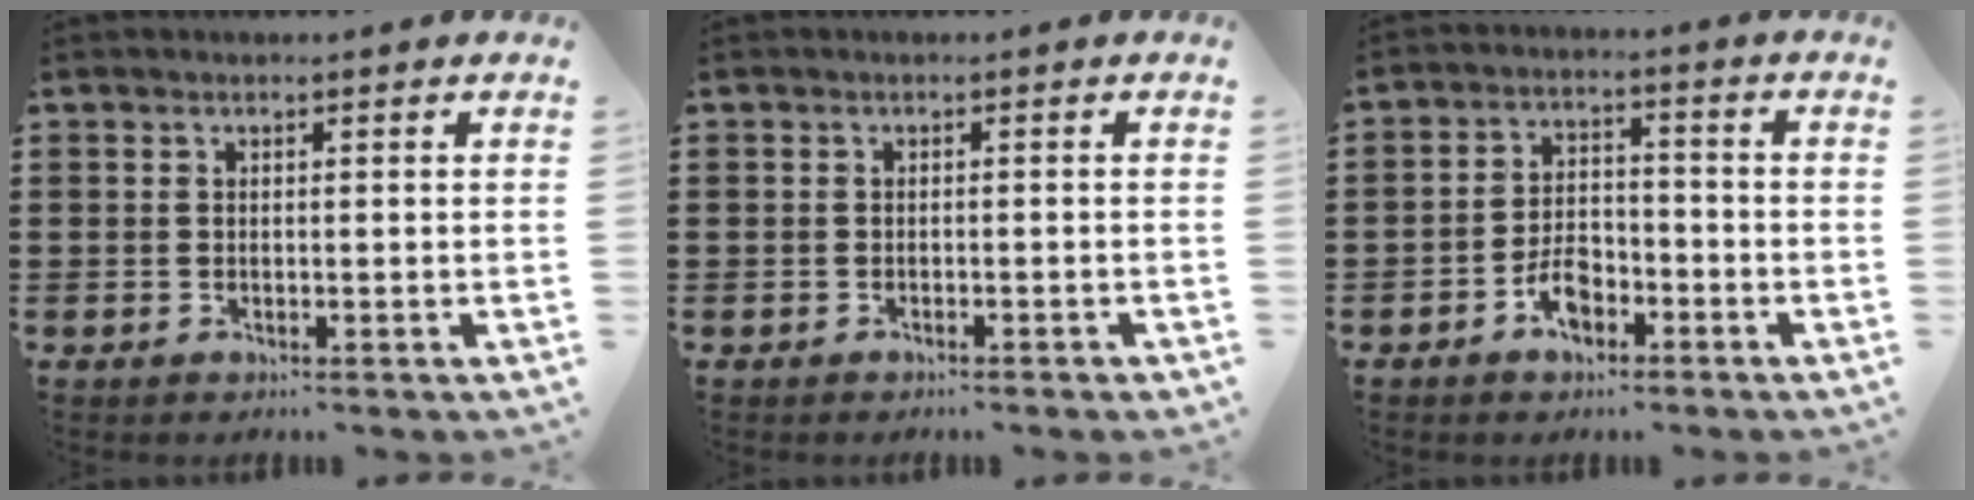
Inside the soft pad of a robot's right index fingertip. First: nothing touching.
{"total": 0.7, "force": [-0.6, 0.0, 0.2], "torque": [-0.006, -0.002, -0.013]}
{"total": 5.1, "force": [-2.9, 2.9, 3.1], "torque": [-0.064, 0.005, -0.056]}